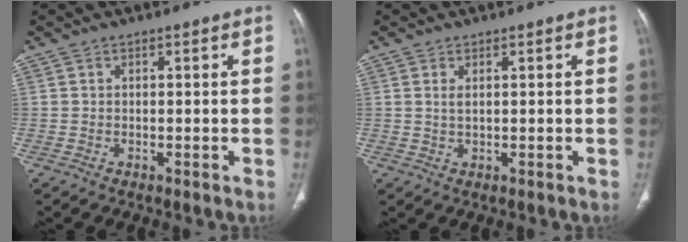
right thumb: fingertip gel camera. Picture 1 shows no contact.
{"total": 1.6, "force": [0.5, 0.7, 1.3], "torque": [-0.030, -0.001, 0.015]}